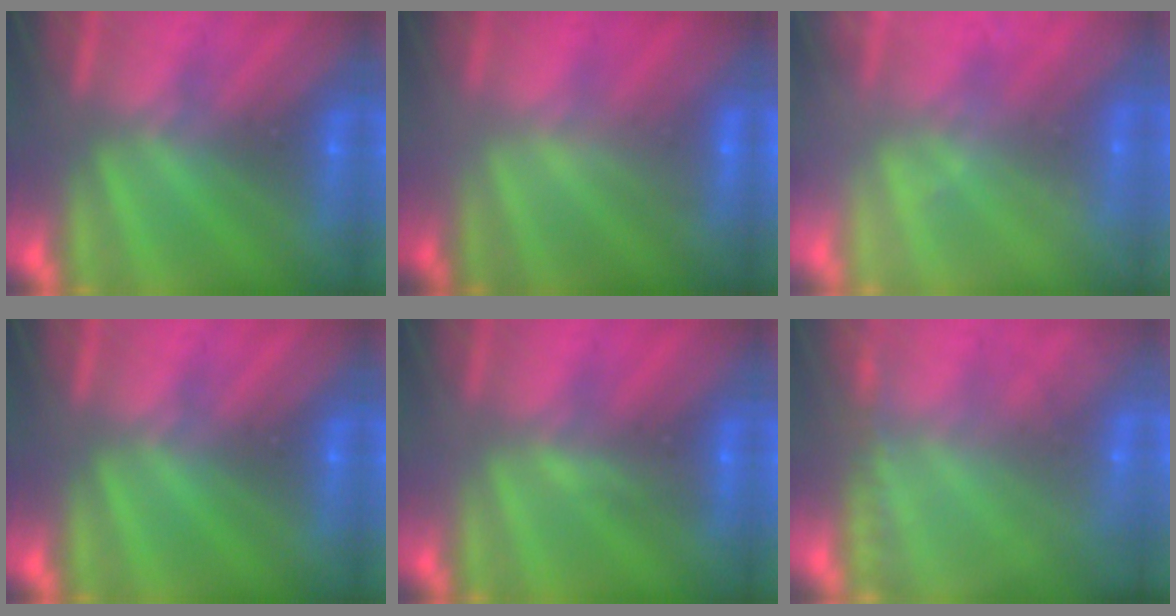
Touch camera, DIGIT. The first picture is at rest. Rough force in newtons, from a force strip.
{"total": 2.2}
{"total": 2.2}
{"total": 0.0}
{"total": 3.1}
{"total": 7.5}